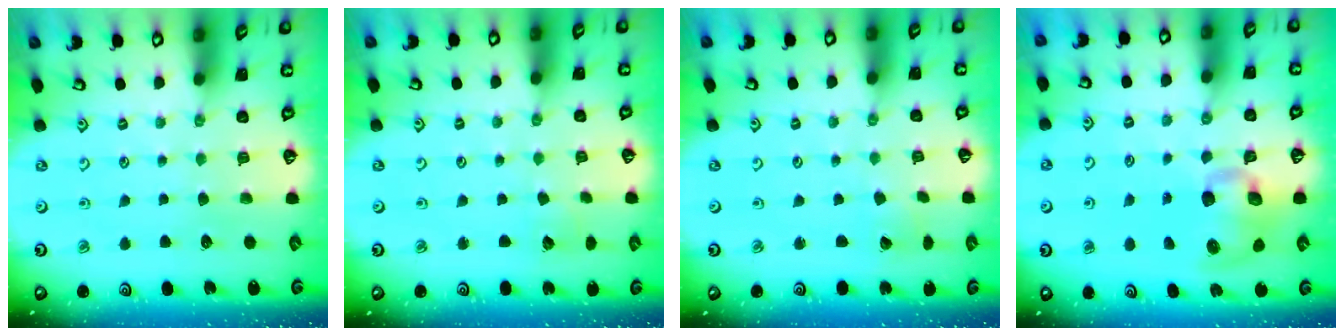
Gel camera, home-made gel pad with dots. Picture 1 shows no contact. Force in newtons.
{"total": 3.8, "press": 3.7, "slide": 0.4}
{"total": 2.1, "press": 2.1, "slide": 0.3}
{"total": 10.5, "press": 10.4, "slide": 1.8}